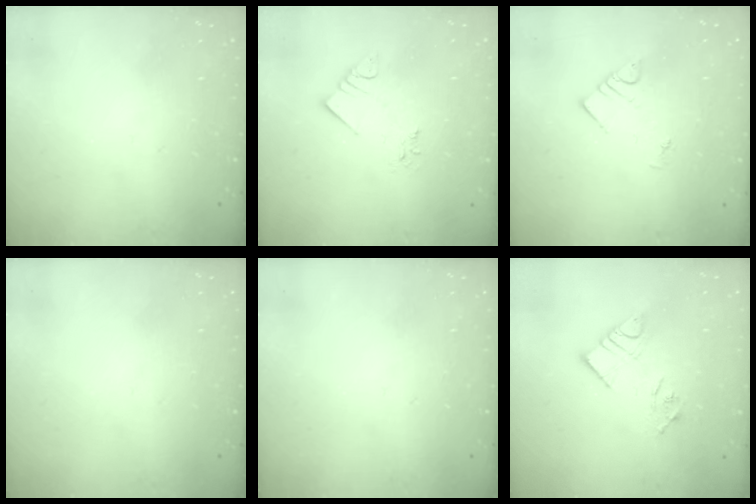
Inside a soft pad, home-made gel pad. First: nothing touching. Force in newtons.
{"total": 3.0, "press": 3.0, "slide": 0.0}
{"total": 3.7, "press": 3.6, "slide": 0.4}
{"total": 0.0}
{"total": 0.0}
{"total": 8.4, "press": 8.4, "slide": 0.6}